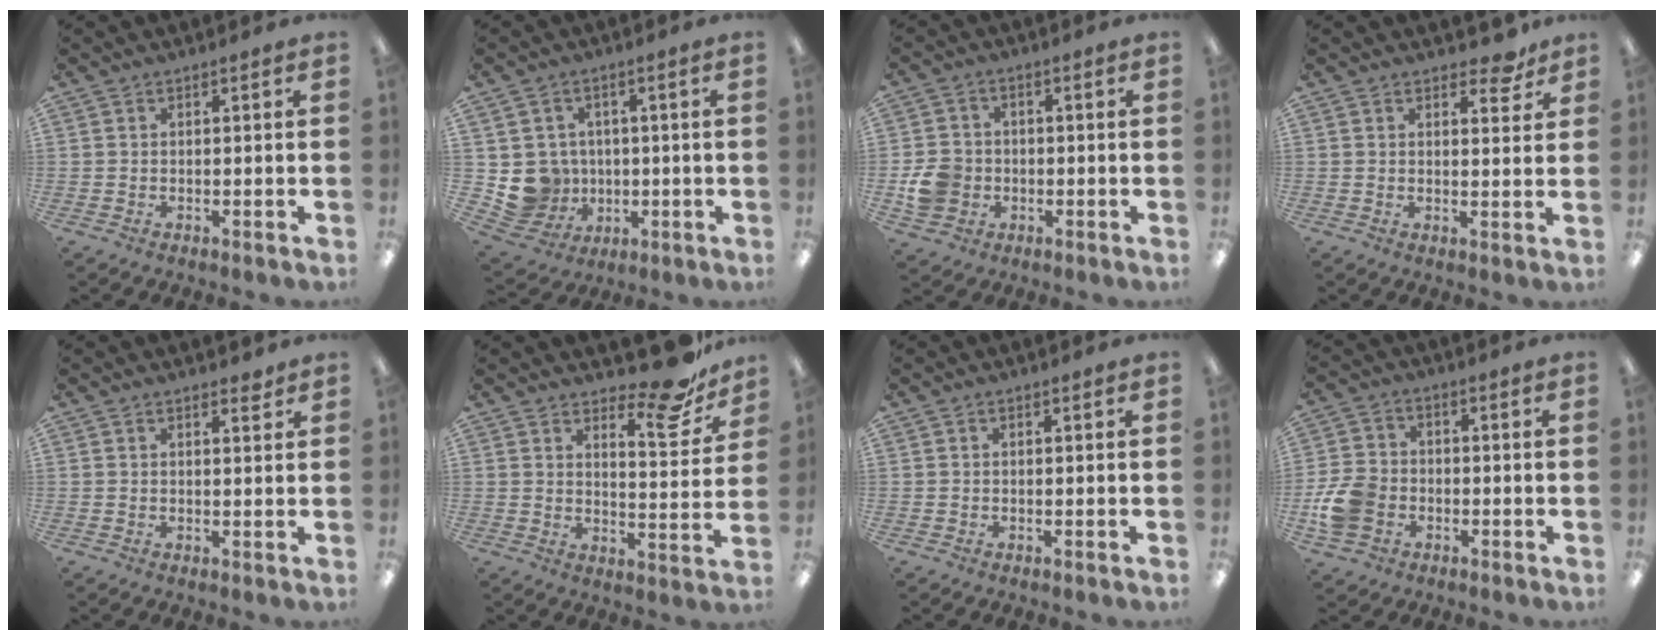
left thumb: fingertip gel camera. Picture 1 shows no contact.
{"total": 8.1, "force": [0.1, 8.0, 1.2], "torque": [-0.052, 0.000, 0.013]}
{"total": 7.6, "force": [-1.7, 6.8, 3.0], "torque": [-0.058, 0.015, -0.028]}
{"total": 4.8, "force": [3.7, 2.2, 2.2], "torque": [-0.012, -0.019, 0.059]}
{"total": 1.8, "force": [1.6, 0.5, 0.8], "torque": [-0.001, -0.008, 0.025]}
{"total": 12.9, "force": [10.0, 3.7, 7.1], "torque": [-0.079, -0.075, 0.166]}
{"total": 0.0}
{"total": 9.5, "force": [-2.7, 7.6, 5.1], "torque": [-0.106, 0.023, -0.048]}